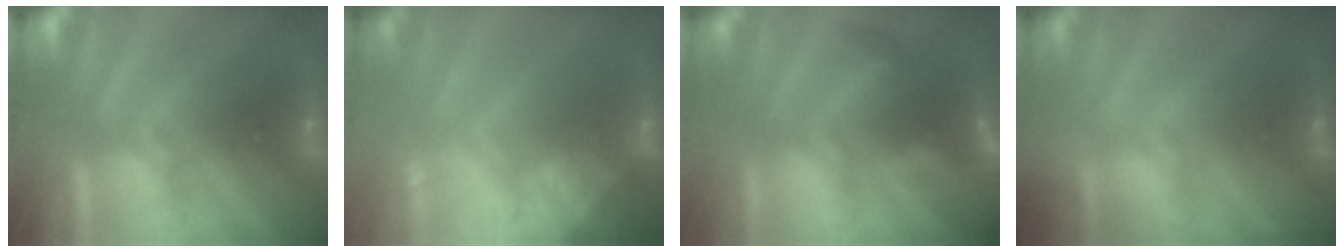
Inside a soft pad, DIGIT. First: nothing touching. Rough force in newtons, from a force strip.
{"total": 2.9}
{"total": 7.0}
{"total": 1.6}